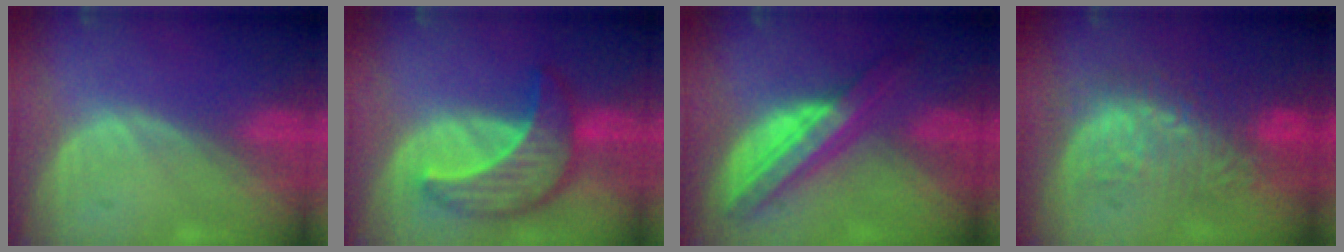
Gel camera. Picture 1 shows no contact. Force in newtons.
{"total": 8.9, "press": 8.9, "slide": 0.8}
{"total": 8.2, "press": 8.2, "slide": 0.6}
{"total": 9.3, "press": 9.0, "slide": 2.3}